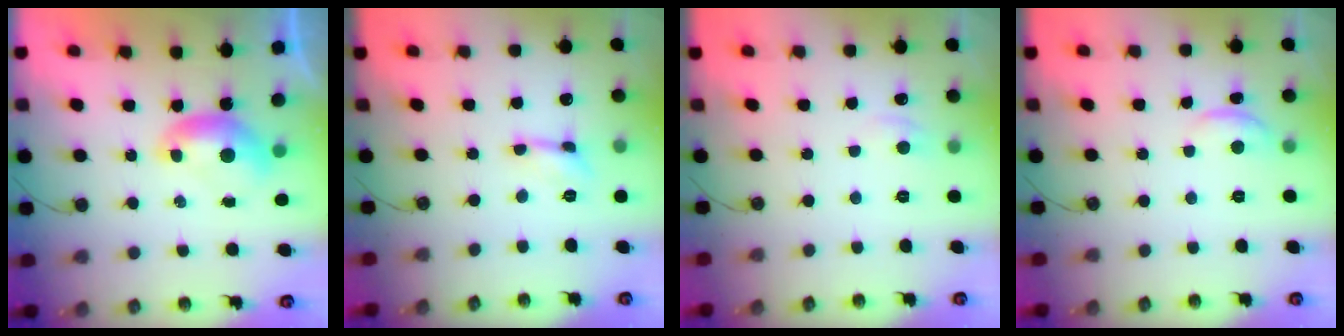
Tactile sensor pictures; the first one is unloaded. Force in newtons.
{"total": 0.6, "press": 0.6, "slide": 0.2}
{"total": 0.9, "press": 0.7, "slide": 0.6}
{"total": 0.8, "press": 0.5, "slide": 0.6}